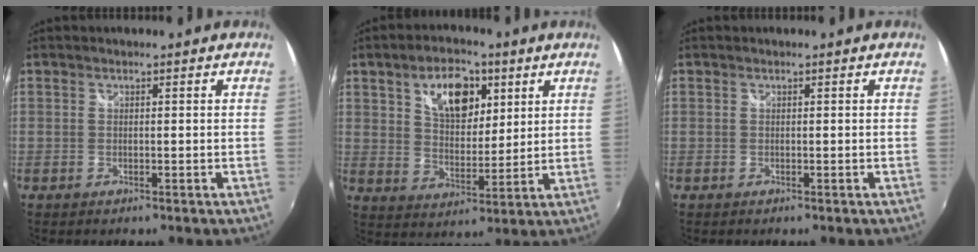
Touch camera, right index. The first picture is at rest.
{"total": 11.5, "force": [5.2, 6.5, 7.9], "torque": [-0.126, 0.017, 0.090]}
{"total": 0.0}